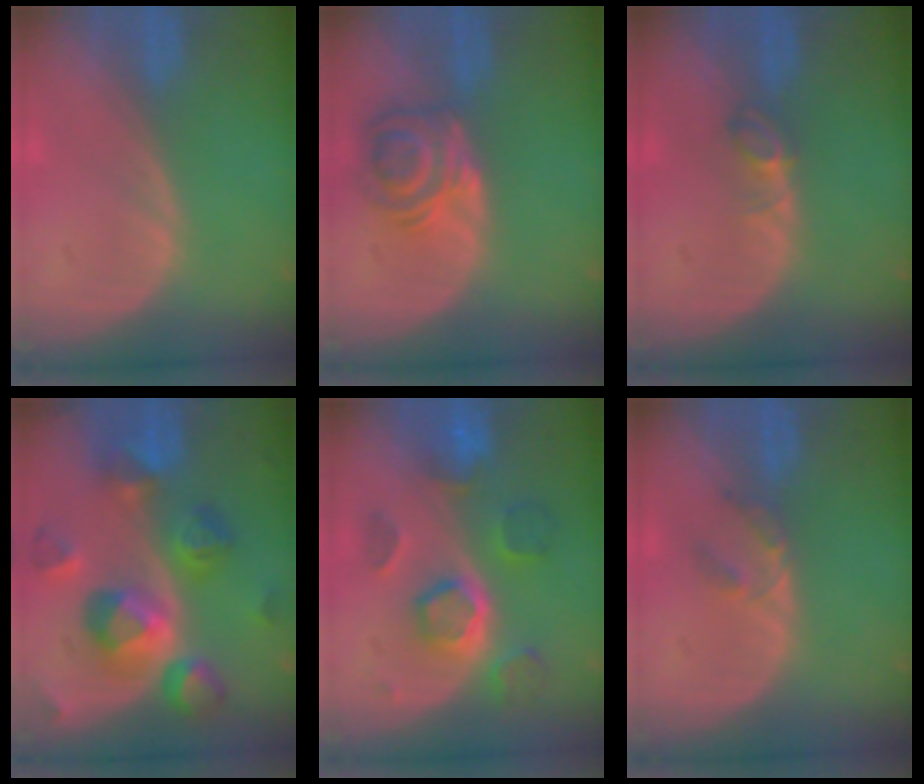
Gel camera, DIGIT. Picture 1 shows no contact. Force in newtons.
{"total": 5.6, "press": 5.2, "slide": 2.2}
{"total": 2.1, "press": 2.1, "slide": 0.4}
{"total": 11.3, "press": 11.2, "slide": 1.0}
{"total": 8.5, "press": 7.7, "slide": 3.6}
{"total": 2.3, "press": 2.0, "slide": 1.1}